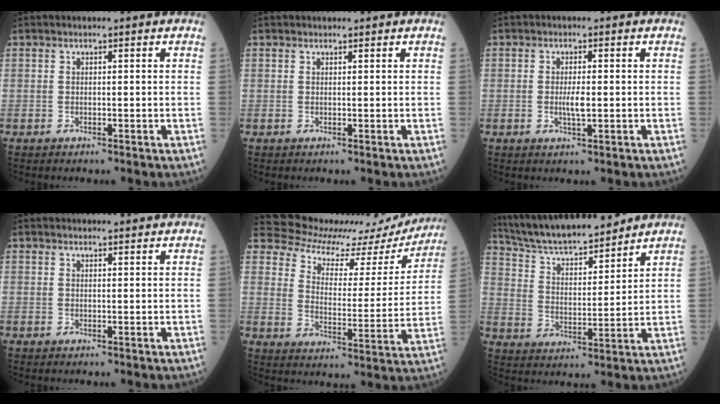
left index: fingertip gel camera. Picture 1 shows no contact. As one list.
[{"total": 0.6, "force": [0.6, 0.1, 0.0], "torque": [-0.007, 0.001, 0.010]}, {"total": 2.3, "force": [-0.4, 0.3, 2.3], "torque": [-0.046, -0.006, -0.007]}, {"total": 3.4, "force": [3.3, 0.5, 0.5], "torque": [-0.010, 0.008, 0.037]}, {"total": 16.4, "force": [15.0, 5.7, 3.2], "torque": [-0.036, -0.018, 0.176]}, {"total": 16.1, "force": [14.6, 2.3, 6.3], "torque": [-0.112, 0.008, 0.250]}]